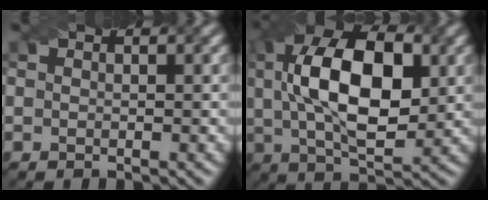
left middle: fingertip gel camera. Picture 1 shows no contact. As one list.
[{"total": 12.4, "force": [1.9, 6.2, 10.5], "torque": [-0.185, 0.014, 0.031]}]